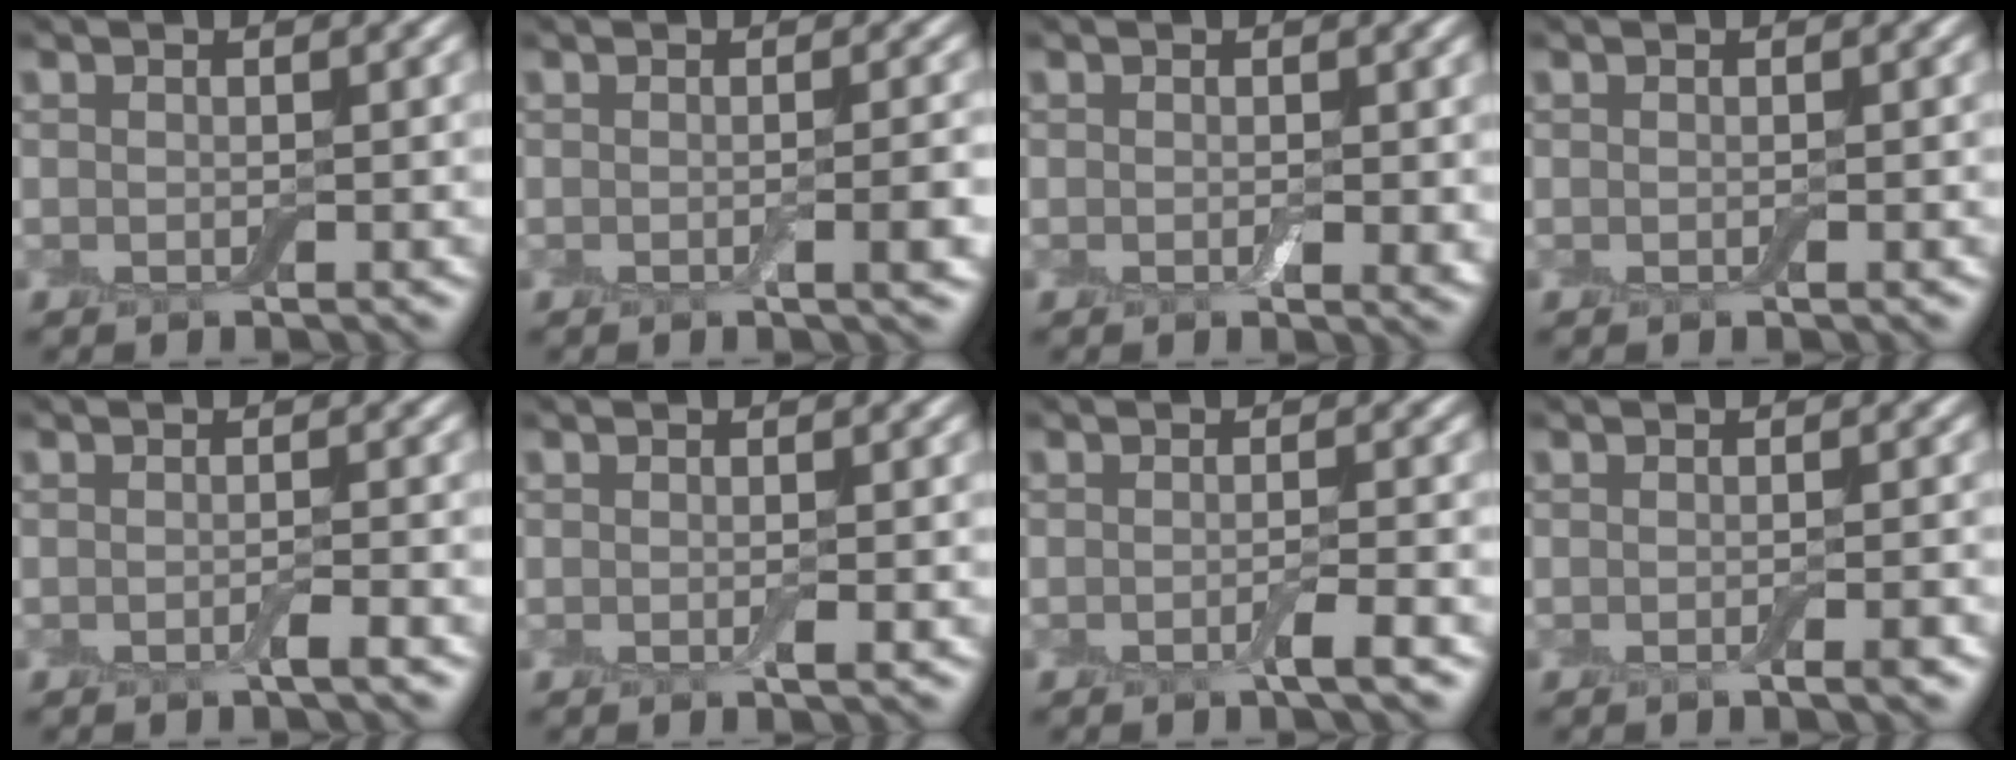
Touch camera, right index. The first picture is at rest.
{"total": 2.2, "force": [-0.4, 0.3, 2.1], "torque": [-0.029, -0.001, -0.008]}
{"total": 1.4, "force": [0.0, 0.6, 1.2], "torque": [-0.016, -0.003, -0.001]}
{"total": 0.0}
{"total": 1.2, "force": [-0.6, 0.1, 1.1], "torque": [-0.017, -0.001, -0.012]}
{"total": 0.7, "force": [-0.1, 0.1, 0.7], "torque": [-0.013, -0.003, -0.003]}
{"total": 1.8, "force": [-0.8, 0.2, 1.6], "torque": [-0.022, -0.001, -0.016]}
{"total": 1.7, "force": [-0.7, 0.4, 1.6], "torque": [-0.016, -0.001, -0.011]}